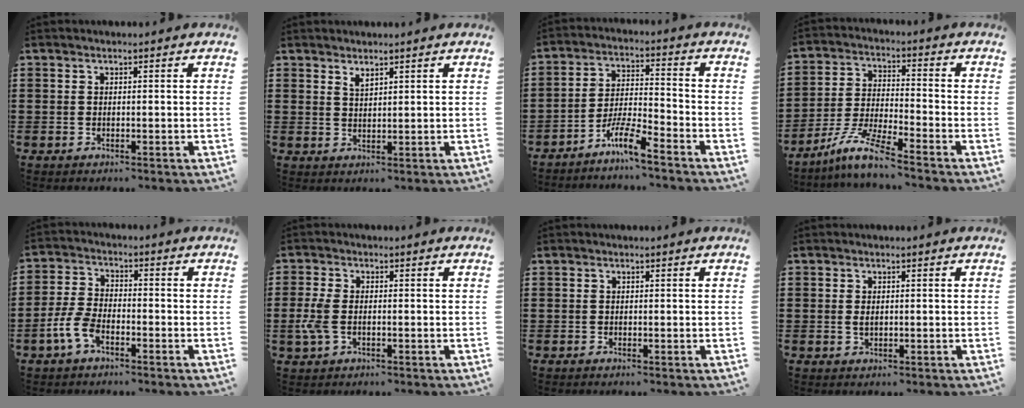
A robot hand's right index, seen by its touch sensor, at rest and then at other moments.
{"total": 1.6, "force": [1.5, 0.4, 0.4], "torque": [-0.011, 0.002, 0.027]}
{"total": 7.1, "force": [-5.6, 0.5, 4.3], "torque": [-0.091, 0.001, -0.109]}
{"total": 7.8, "force": [-6.3, 0.0, 4.6], "torque": [-0.114, -0.017, -0.132]}
{"total": 5.1, "force": [-2.8, 2.3, 3.5], "torque": [-0.094, 0.001, -0.062]}
{"total": 4.1, "force": [-0.8, 2.1, 3.4], "torque": [-0.097, -0.011, -0.024]}
{"total": 0.0}
{"total": 1.0, "force": [0.2, 0.5, 0.9], "torque": [-0.021, 0.001, 0.003]}